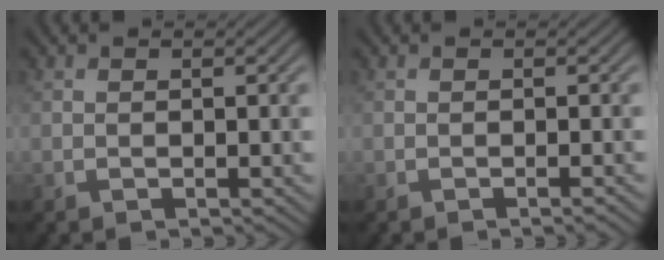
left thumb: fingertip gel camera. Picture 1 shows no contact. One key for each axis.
{"total": 0.6, "fx": -0.4, "fy": 0.0, "fz": 0.4, "tx": -0.006, "ty": 0.001, "tz": -0.009}